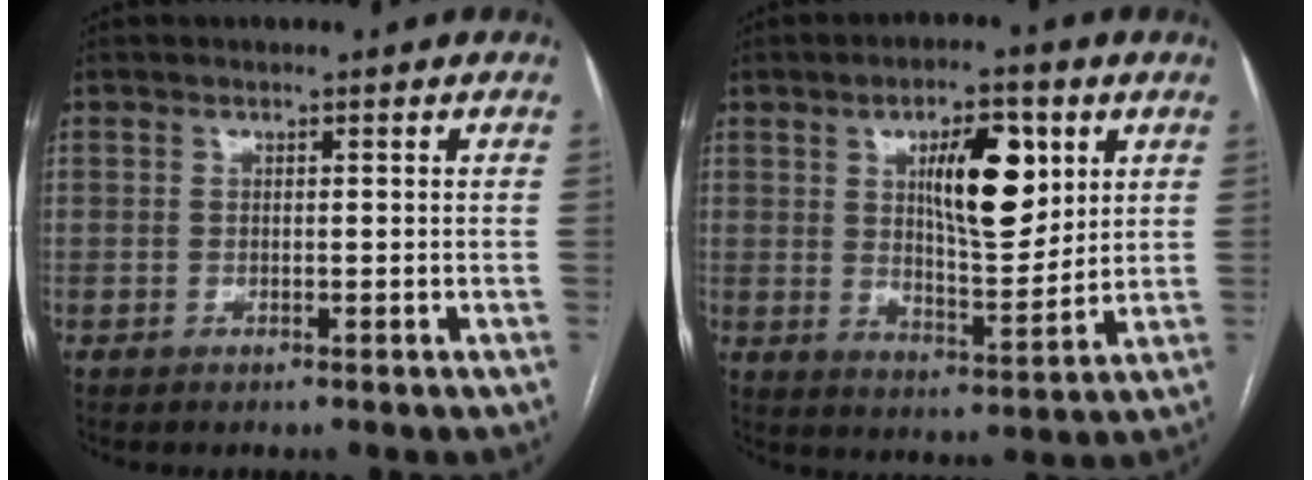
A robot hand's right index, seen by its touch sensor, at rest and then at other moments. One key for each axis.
{"total": 11.8, "fx": 4.1, "fy": 4.0, "fz": 10.3, "tx": -0.167, "ty": 0.006, "tz": 0.075}